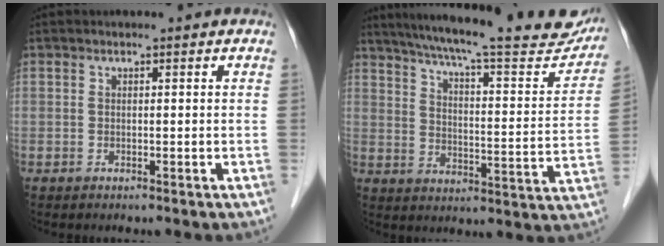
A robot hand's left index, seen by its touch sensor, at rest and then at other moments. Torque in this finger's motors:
{"motor_torque": [0.46, -0.51, 0.47, 0.07]}